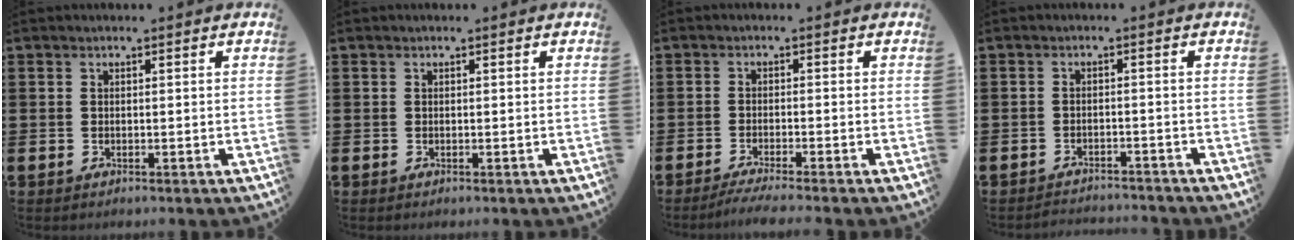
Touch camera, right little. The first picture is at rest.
{"total": 0.0}
{"total": 2.1, "force": [-1.7, -0.1, 1.2], "torque": [-0.019, 0.001, -0.031]}
{"total": 1.9, "force": [-1.8, -0.1, -0.2], "torque": [-0.002, 0.003, -0.040]}